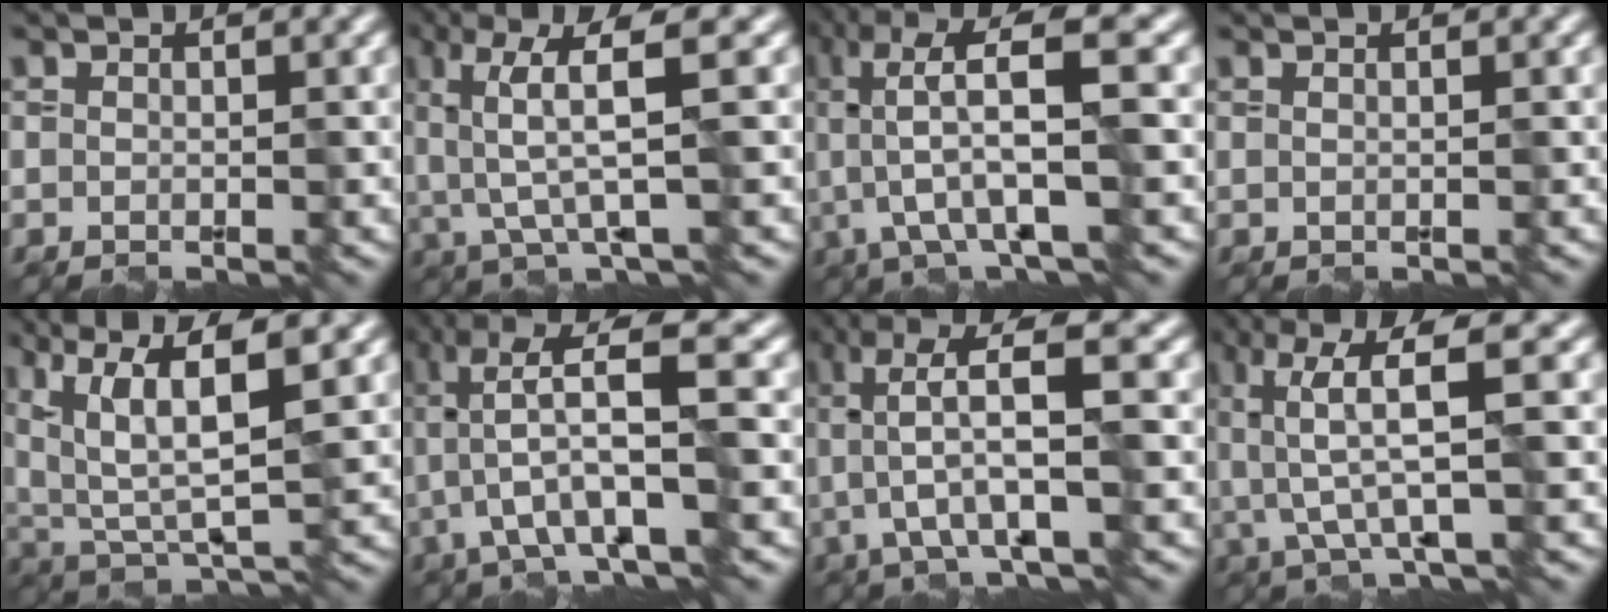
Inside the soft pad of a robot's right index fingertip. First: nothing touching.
{"total": 4.9, "force": [0.4, 0.7, 4.9], "torque": [-0.112, 0.000, 0.017]}
{"total": 7.9, "force": [0.0, 2.0, 7.6], "torque": [-0.159, 0.009, 0.003]}
{"total": 1.4, "force": [0.8, 0.8, 0.9], "torque": [0.000, 0.006, -0.003]}
{"total": 8.9, "force": [3.8, 3.2, 7.4], "torque": [-0.153, 0.006, 0.074]}
{"total": 8.2, "force": [-0.5, 2.0, 7.9], "torque": [-0.158, 0.010, -0.002]}
{"total": 6.7, "force": [0.4, 1.5, 6.5], "torque": [-0.135, 0.008, 0.013]}
{"total": 5.5, "force": [0.5, 0.9, 5.4], "torque": [-0.124, 0.003, 0.017]}